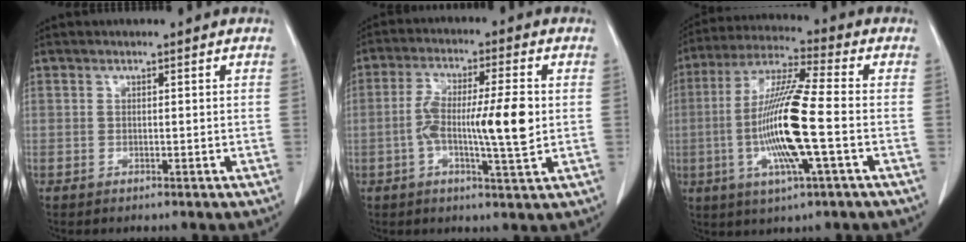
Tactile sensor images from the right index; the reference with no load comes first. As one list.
[{"total": 10.8, "force": [-0.7, 1.3, 10.7], "torque": [-0.191, 0.007, -0.016]}, {"total": 14.8, "force": [-2.7, 0.6, 14.5], "torque": [-0.294, -0.008, -0.058]}]